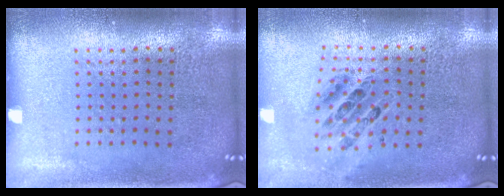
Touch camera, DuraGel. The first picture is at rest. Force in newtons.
{"total": 0.7, "press": 0.7, "slide": 0.0}